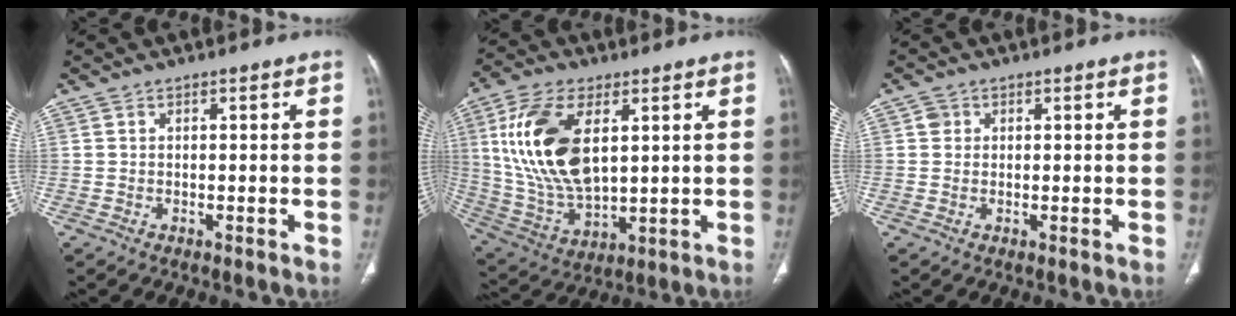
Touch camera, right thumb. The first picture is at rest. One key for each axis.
{"total": 18.7, "fx": 4.9, "fy": 9.9, "fz": 15.1, "tx": -0.299, "ty": -0.017, "tz": 0.101}
{"total": 1.6, "fx": 0.5, "fy": 1.4, "fz": 0.4, "tx": 0.002, "ty": 0.001, "tz": 0.004}